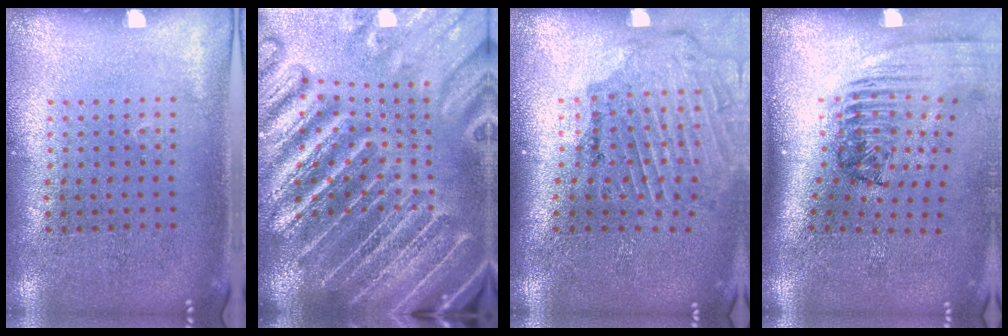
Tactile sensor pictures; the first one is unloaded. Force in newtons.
{"total": 5.6, "press": 4.8, "slide": 2.7}
{"total": 1.9, "press": 1.8, "slide": 0.3}
{"total": 2.6, "press": 1.8, "slide": 1.9}